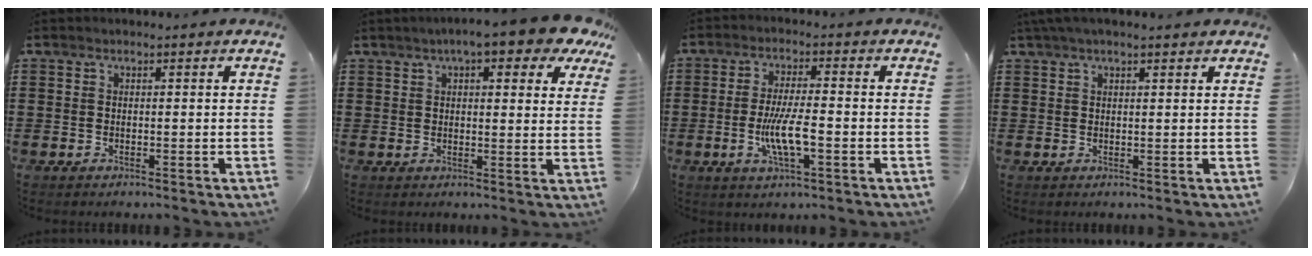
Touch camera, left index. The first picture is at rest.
{"total": 7.1, "force": [5.2, 1.1, 4.8], "torque": [-0.083, -0.012, 0.085]}
{"total": 6.8, "force": [-1.6, 1.3, 6.5], "torque": [-0.129, -0.007, -0.033]}
{"total": 2.4, "force": [1.8, 0.3, 1.5], "torque": [-0.033, 0.004, 0.033]}